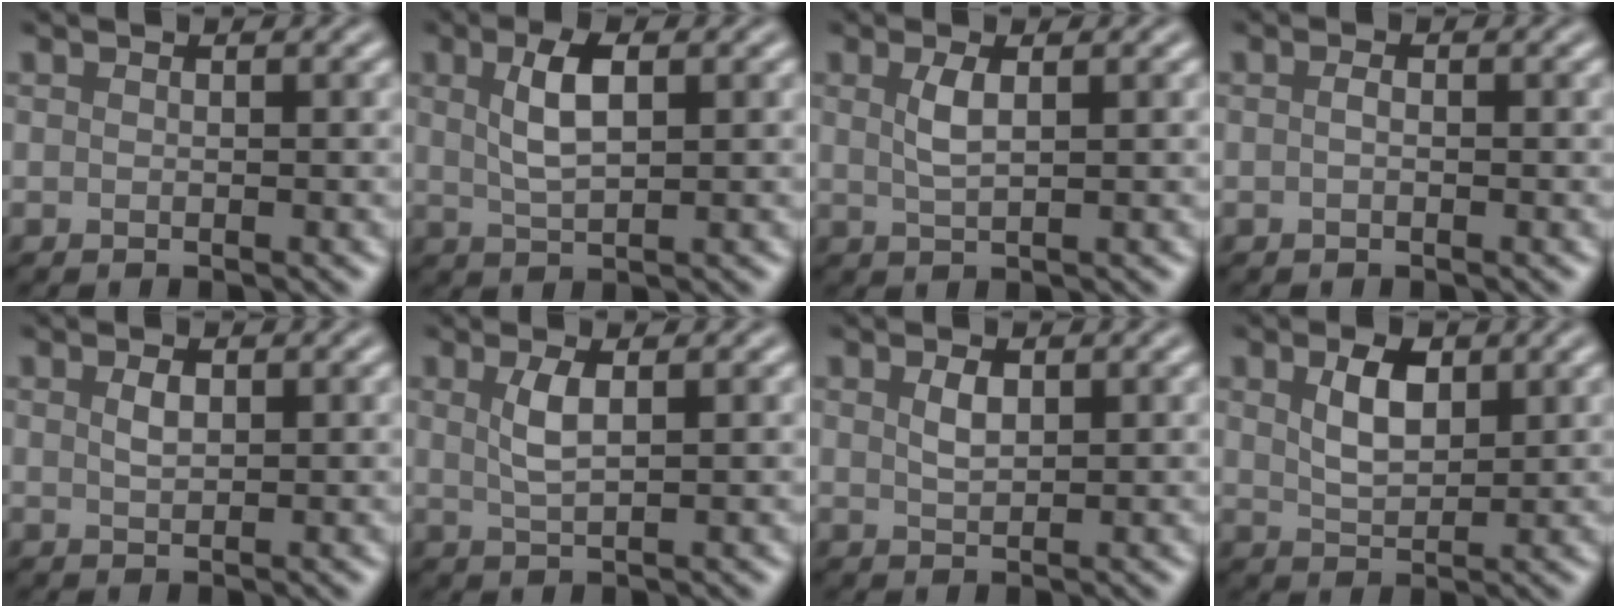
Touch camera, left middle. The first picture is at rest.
{"total": 3.7, "force": [1.2, 1.4, 3.1], "torque": [-0.066, 0.005, 0.024]}
{"total": 1.9, "force": [0.7, 0.6, 1.7], "torque": [-0.038, -0.001, 0.015]}
{"total": 0.6, "force": [-0.2, 0.3, 0.5], "torque": [-0.014, 0.000, -0.004]}
{"total": 1.3, "force": [0.5, 0.7, 1.0], "torque": [-0.023, 0.001, 0.012]}
{"total": 2.3, "force": [0.8, 0.7, 2.0], "torque": [-0.044, -0.001, 0.017]}
{"total": 1.7, "force": [0.7, 0.8, 1.2], "torque": [-0.028, 0.000, 0.016]}
{"total": 3.4, "force": [1.4, 1.9, 2.5], "torque": [-0.055, 0.001, 0.029]}